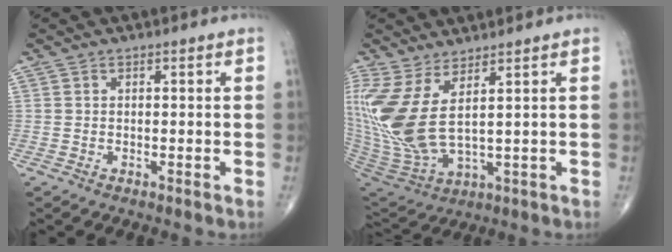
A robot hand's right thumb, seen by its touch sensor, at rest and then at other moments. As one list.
[{"total": 13.8, "force": [3.9, 4.6, 12.4], "torque": [-0.303, -0.032, 0.096]}]